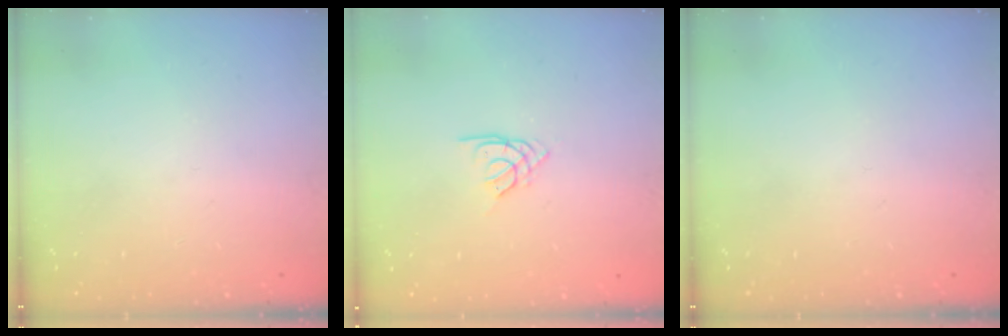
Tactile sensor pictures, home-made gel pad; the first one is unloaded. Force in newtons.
{"total": 2.3, "press": 2.3, "slide": 0.5}
{"total": 0.0}